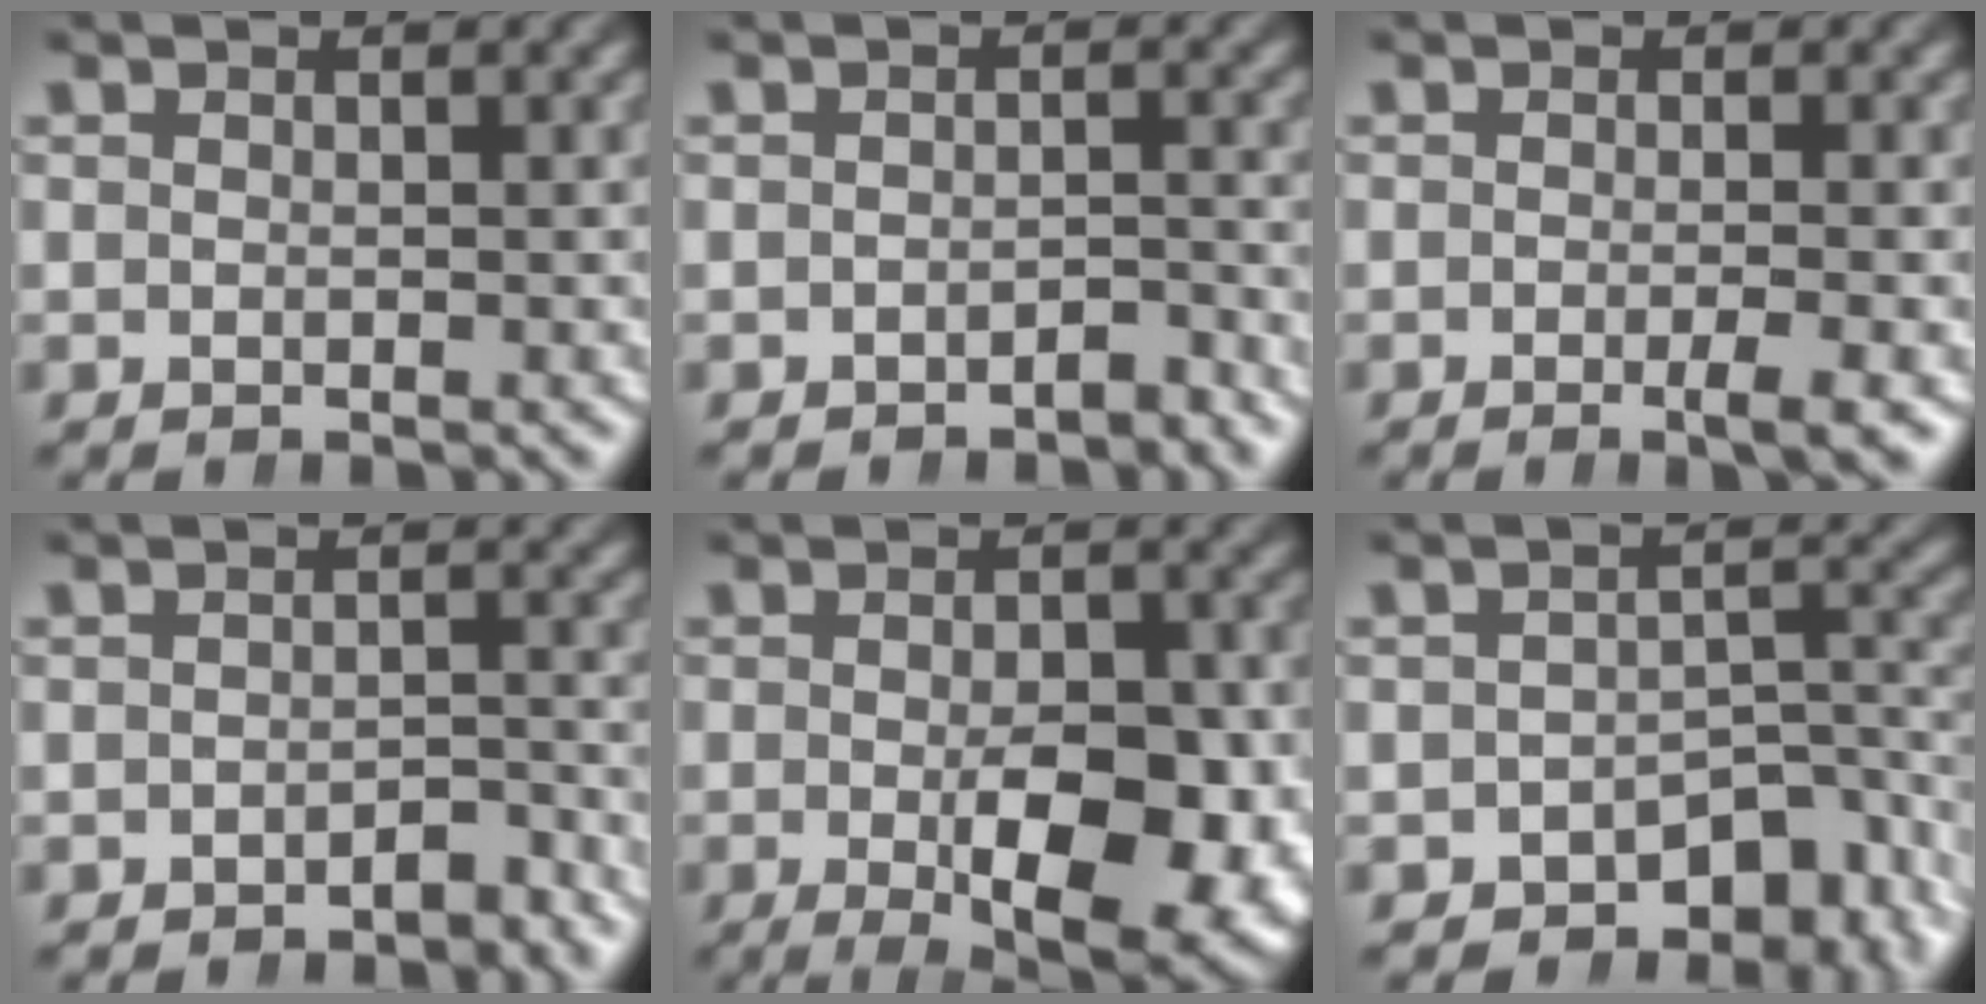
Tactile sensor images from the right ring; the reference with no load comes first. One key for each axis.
{"total": 2.1, "fx": -2.1, "fy": 0.2, "fz": -0.2, "tx": 0.019, "ty": -0.001, "tz": -0.035}
{"total": 1.7, "fx": -0.9, "fy": -0.4, "fz": 1.4, "tx": -0.011, "ty": 0.006, "tz": -0.019}
{"total": 2.4, "fx": -2.4, "fy": 0.3, "fz": 0.0, "tx": 0.020, "ty": -0.001, "tz": -0.040}
{"total": 9.9, "fx": -2.6, "fy": 3.9, "fz": 8.8, "tx": -0.127, "ty": -0.024, "tz": -0.025}
{"total": 9.3, "fx": -6.0, "fy": 5.5, "fz": 4.5, "tx": -0.041, "ty": -0.019, "tz": -0.087}